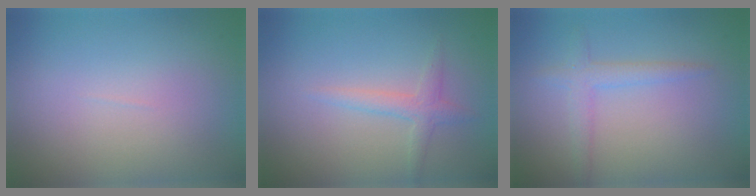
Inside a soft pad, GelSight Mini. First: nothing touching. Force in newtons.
{"total": 1.7, "press": 1.7, "slide": 0.1}
{"total": 2.1, "press": 2.1, "slide": 0.0}